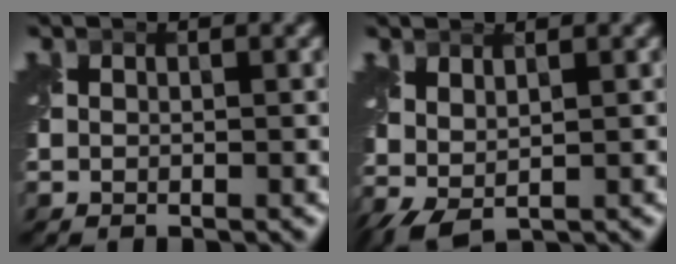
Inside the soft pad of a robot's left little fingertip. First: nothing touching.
{"total": 1.8, "force": [1.0, 0.9, 1.3], "torque": [-0.030, 0.008, 0.022]}